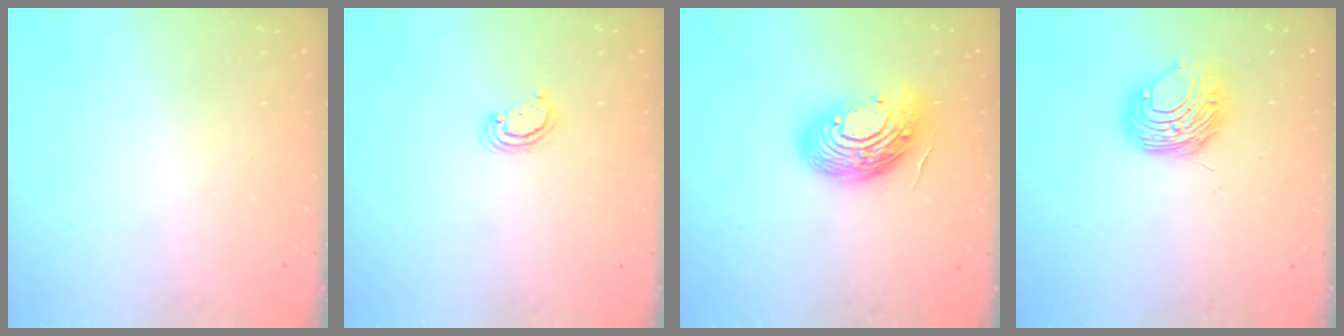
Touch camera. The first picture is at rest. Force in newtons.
{"total": 2.6, "press": 2.6, "slide": 0.2}
{"total": 18.7, "press": 18.7, "slide": 1.6}
{"total": 10.3, "press": 10.2, "slide": 1.1}